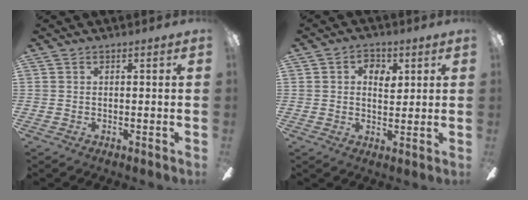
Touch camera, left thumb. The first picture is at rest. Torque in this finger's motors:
{"motor_torque": [-0.02, -0.05, -0.45, 0.14, 0.01]}